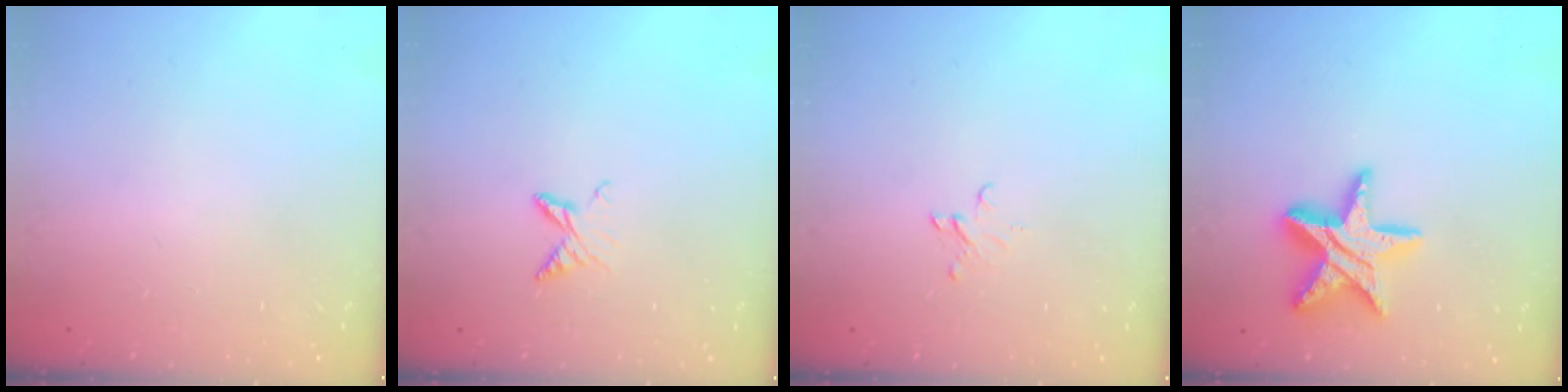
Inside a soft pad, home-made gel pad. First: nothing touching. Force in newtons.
{"total": 6.0, "press": 5.9, "slide": 0.6}
{"total": 2.6, "press": 2.6, "slide": 0.2}
{"total": 15.9, "press": 15.9, "slide": 1.2}